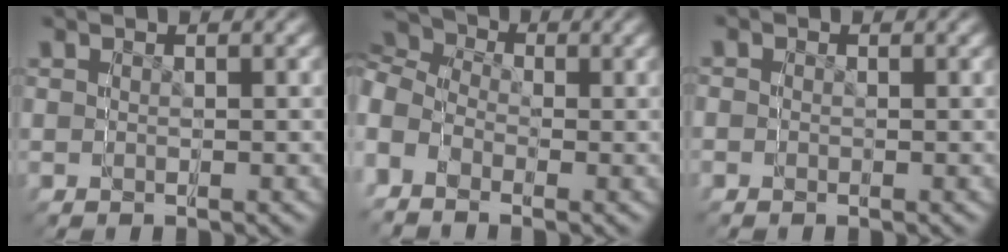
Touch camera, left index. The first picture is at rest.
{"total": 8.9, "force": [0.5, 6.1, 6.5], "torque": [-0.092, 0.017, -0.001]}
{"total": 0.7, "force": [-0.5, 0.4, -0.3], "torque": [0.006, -0.009, -0.006]}